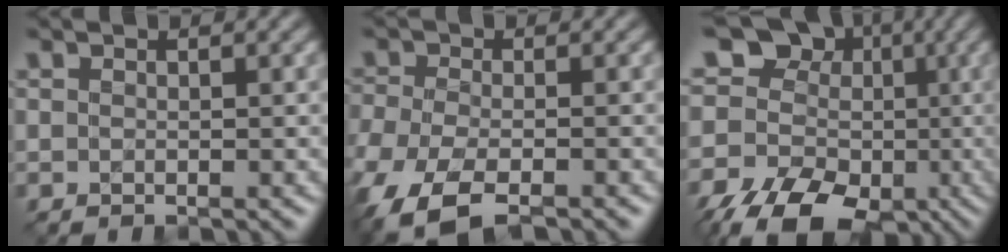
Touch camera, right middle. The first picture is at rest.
{"total": 8.0, "force": [-5.3, 3.0, 5.3], "torque": [-0.112, -0.022, -0.098]}
{"total": 14.2, "force": [-4.0, 11.6, 7.3], "torque": [-0.135, 0.002, -0.050]}